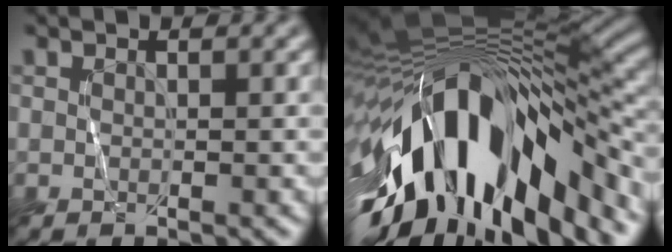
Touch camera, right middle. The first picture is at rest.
{"total": 16.9, "force": [-6.7, 8.0, 13.3], "torque": [-0.241, 0.005, -0.109]}